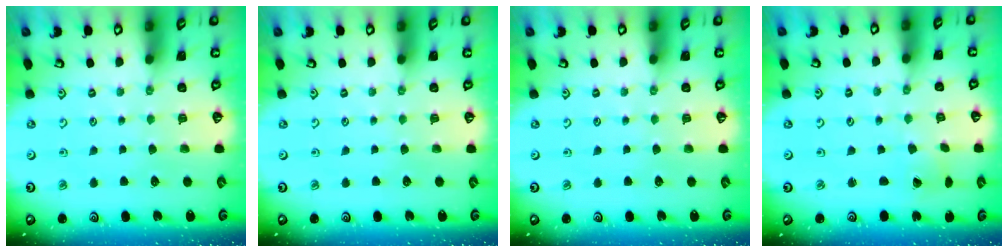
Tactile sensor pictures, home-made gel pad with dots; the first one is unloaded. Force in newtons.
{"total": 0.0}
{"total": 0.0}
{"total": 1.6, "press": 1.6, "slide": 0.1}